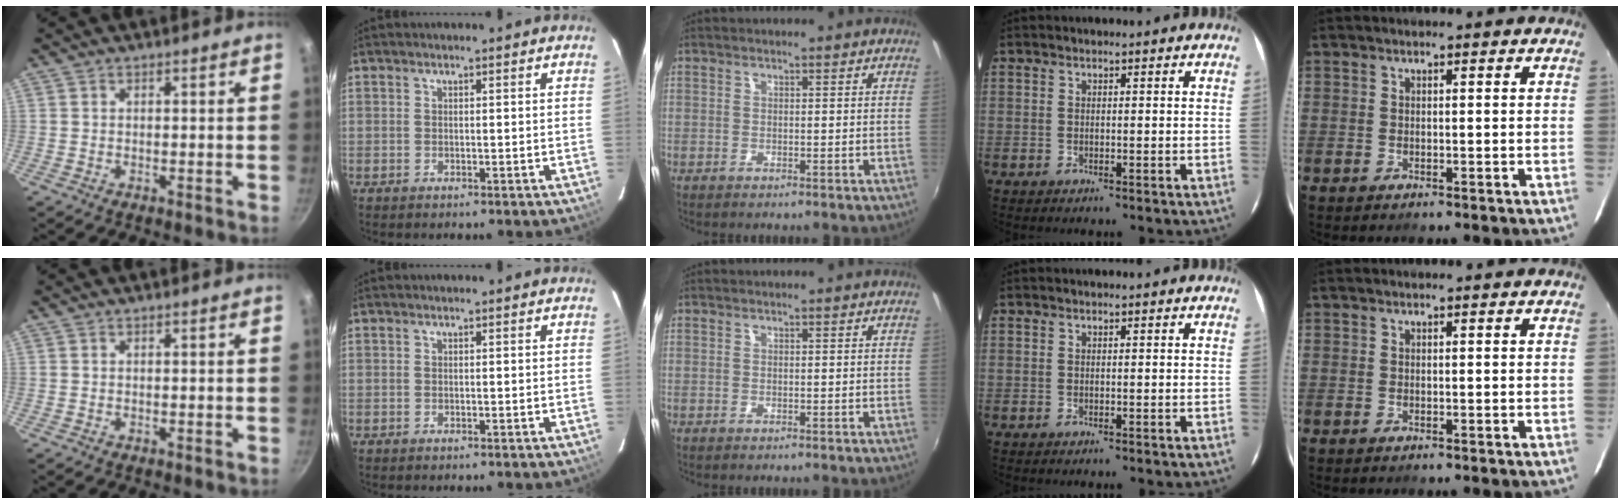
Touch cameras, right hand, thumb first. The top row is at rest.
{}